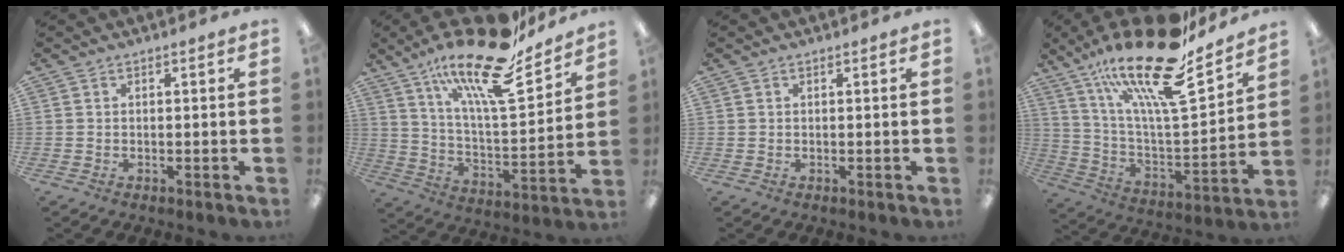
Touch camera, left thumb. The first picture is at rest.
{"total": 23.6, "force": [17.7, 6.1, 14.3], "torque": [-0.236, -0.112, 0.293]}
{"total": 0.0}
{"total": 26.0, "force": [19.2, 7.0, 16.1], "torque": [-0.271, -0.120, 0.321]}